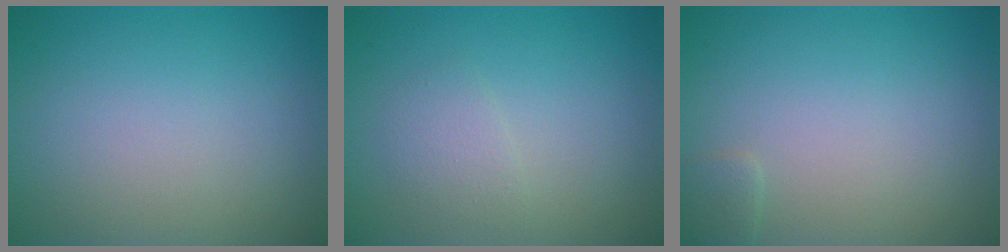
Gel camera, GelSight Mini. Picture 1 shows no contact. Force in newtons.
{"total": 1.5, "press": 1.5, "slide": 0.0}
{"total": 0.8, "press": 0.8, "slide": 0.0}